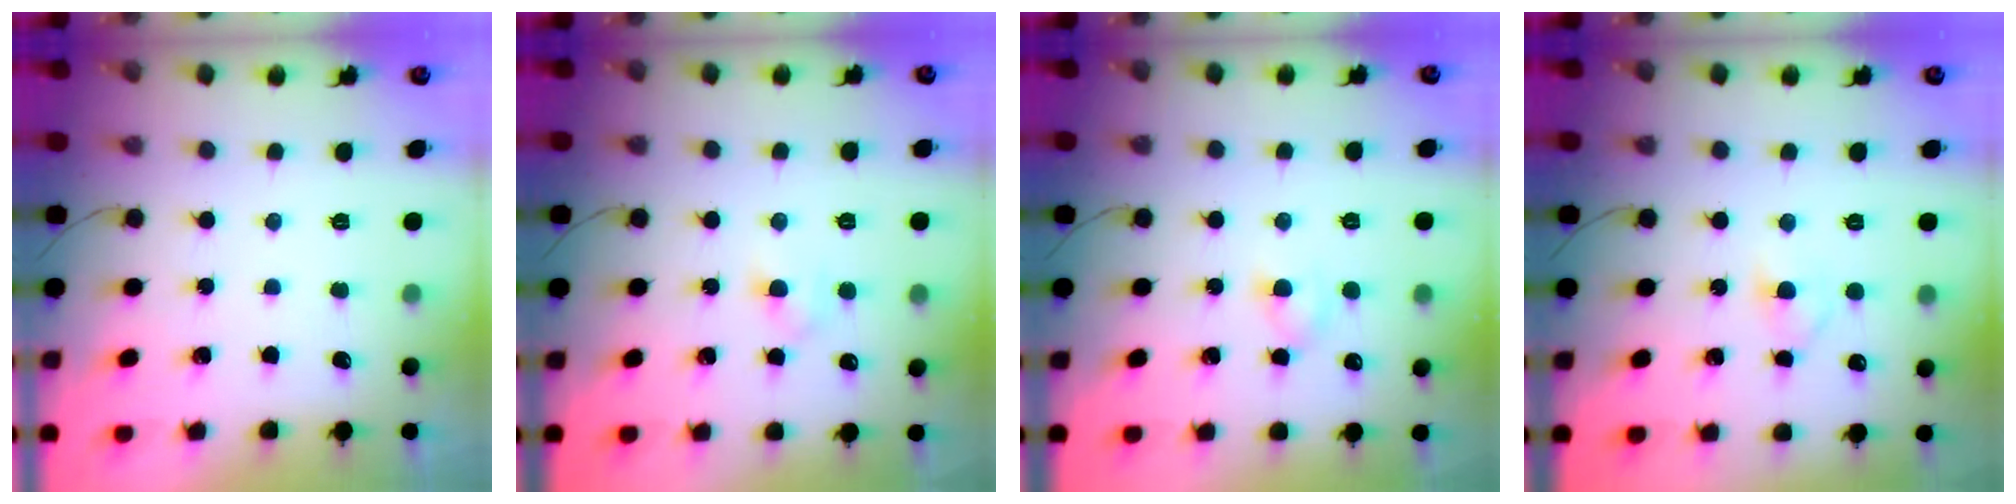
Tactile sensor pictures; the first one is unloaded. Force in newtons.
{"total": 3.9, "press": 3.7, "slide": 1.1}
{"total": 2.9, "press": 2.6, "slide": 1.3}
{"total": 3.4, "press": 3.2, "slide": 1.2}